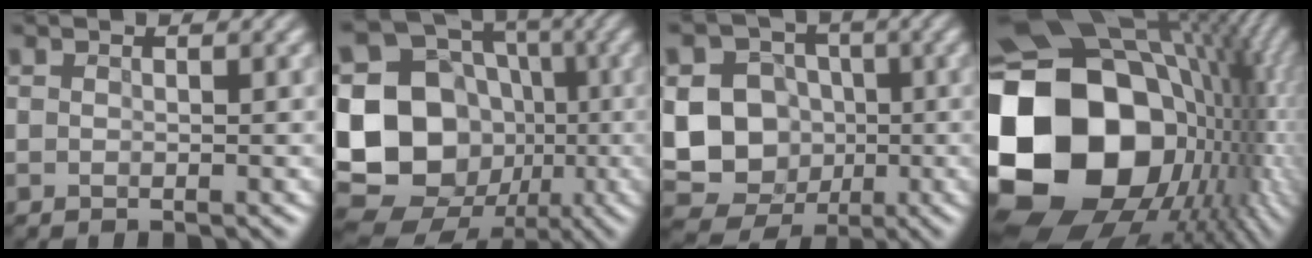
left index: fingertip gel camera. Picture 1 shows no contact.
{"total": 20.1, "force": [-2.0, 18.2, 8.3], "torque": [-0.190, 0.015, -0.062]}
{"total": 11.6, "force": [-1.0, 10.8, 4.3], "torque": [-0.098, -0.003, -0.024]}
{"total": 22.3, "force": [-1.1, 17.0, 14.4], "torque": [-0.344, -0.027, 0.016]}